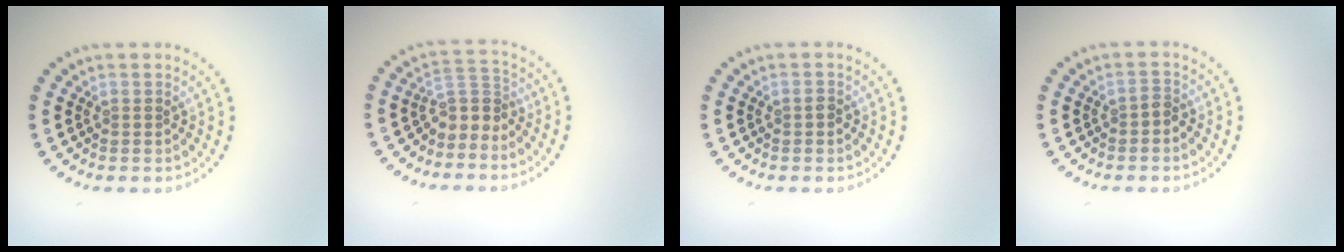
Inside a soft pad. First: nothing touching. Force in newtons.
{"total": 2.6, "press": 1.8, "slide": 1.9}
{"total": 0.7, "press": 0.7, "slide": 0.0}
{"total": 1.0, "press": 0.8, "slide": 0.7}